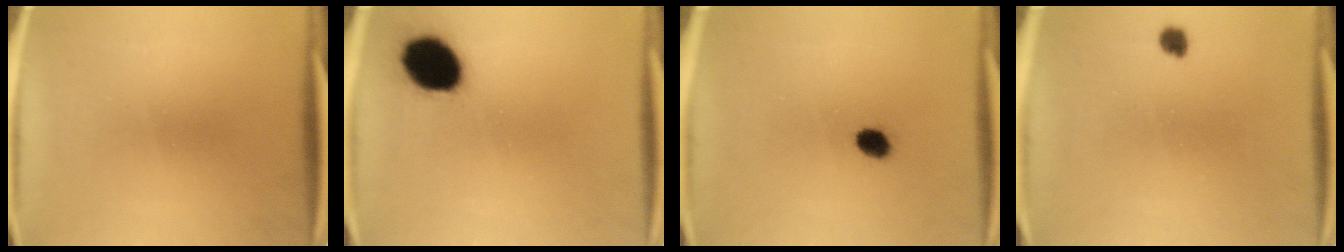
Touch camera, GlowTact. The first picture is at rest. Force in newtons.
{"total": 13.9}
{"total": 3.6}
{"total": 1.8}